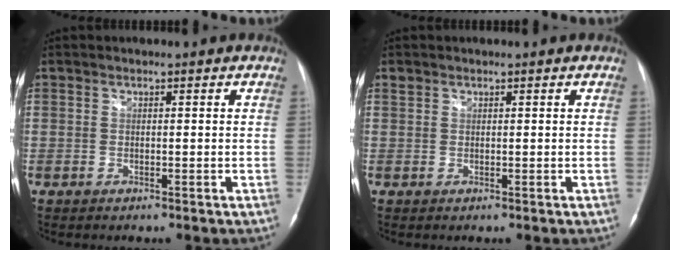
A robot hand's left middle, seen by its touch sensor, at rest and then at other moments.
{"total": 0.7, "force": [0.5, 0.5, 0.1], "torque": [-0.003, 0.010, 0.010]}